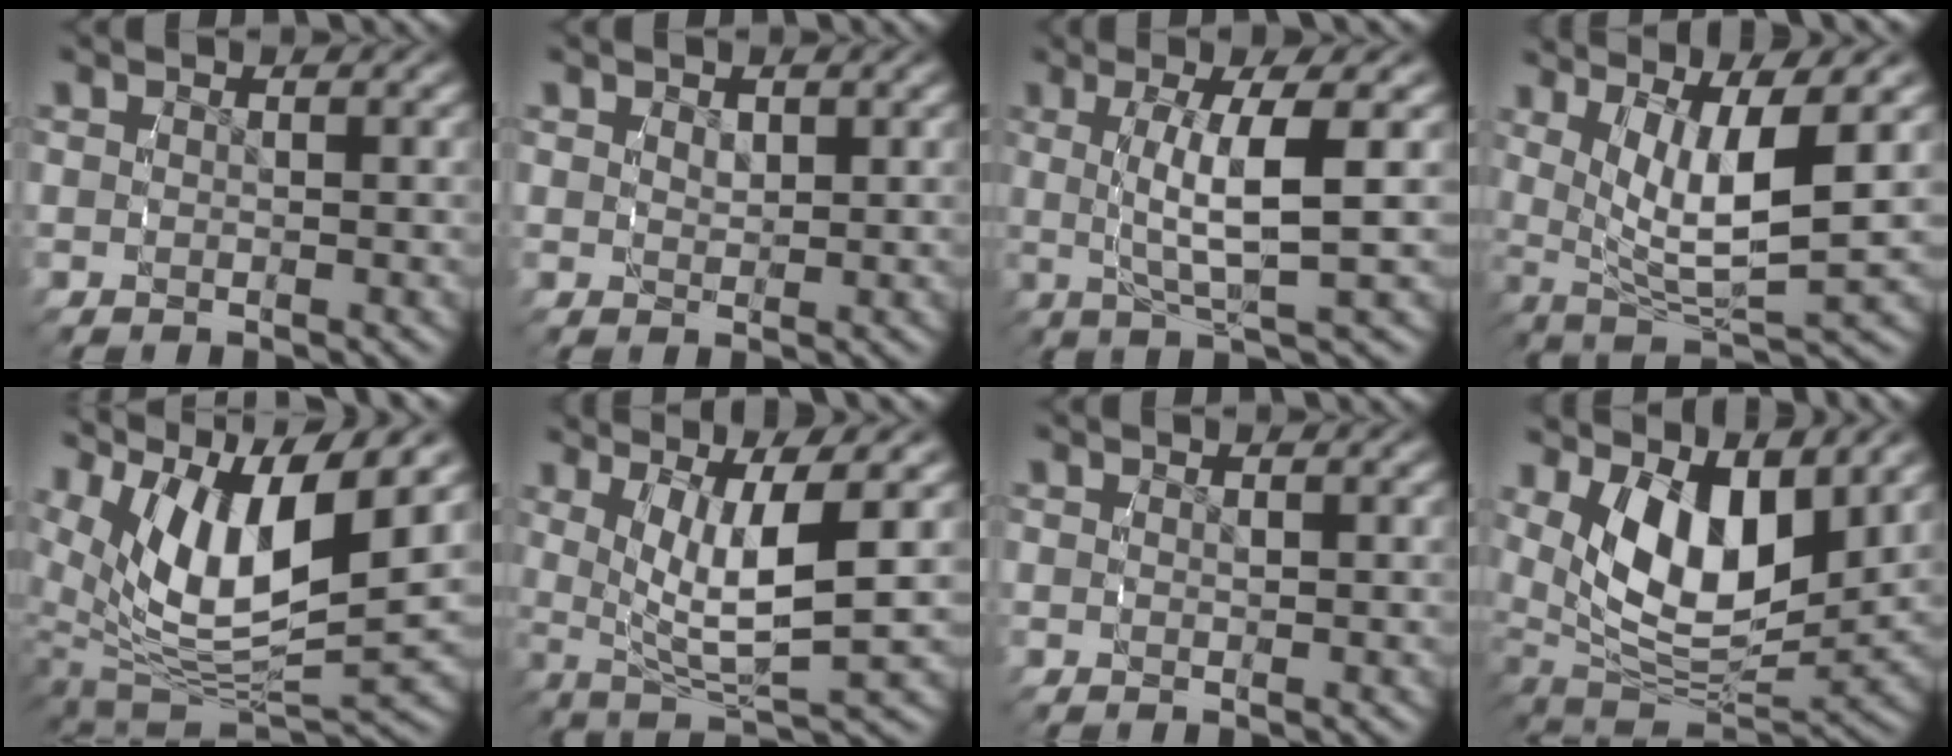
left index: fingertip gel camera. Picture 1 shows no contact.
{"total": 0.7, "force": [0.7, 0.1, 0.2], "torque": [0.003, -0.002, 0.016]}
{"total": 4.9, "force": [0.5, 0.1, 4.9], "torque": [-0.080, 0.010, 0.006]}
{"total": 8.5, "force": [1.2, 4.4, 7.1], "torque": [-0.132, -0.019, 0.028]}
{"total": 13.1, "force": [1.2, 8.3, 10.0], "torque": [-0.186, -0.030, 0.031]}
{"total": 7.5, "force": [1.2, 3.5, 6.5], "torque": [-0.119, -0.010, 0.025]}
{"total": 0.0}
{"total": 10.7, "force": [0.9, 6.9, 8.1], "torque": [-0.152, -0.041, 0.032]}